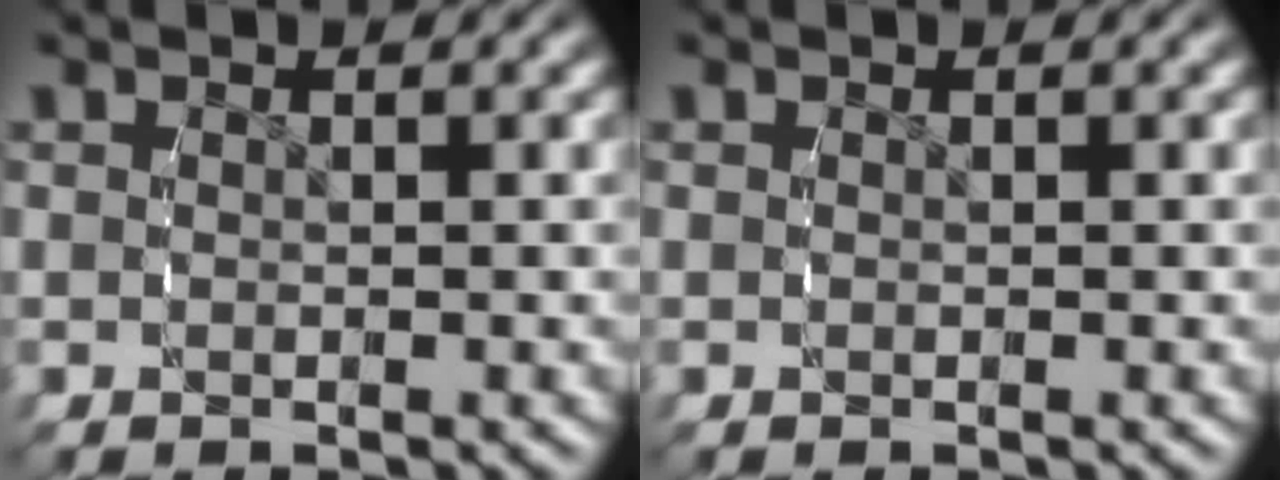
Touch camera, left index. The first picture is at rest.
{"total": 0.0}